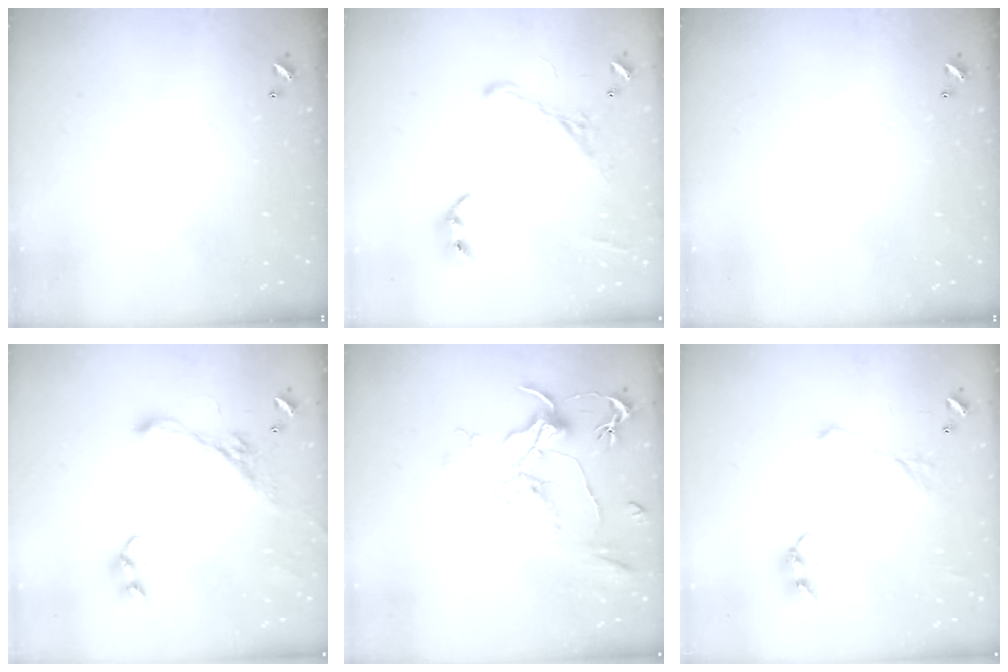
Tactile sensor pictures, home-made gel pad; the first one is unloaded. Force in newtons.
{"total": 2.9, "press": 2.6, "slide": 1.2}
{"total": 0.0}
{"total": 3.9, "press": 3.6, "slide": 1.5}
{"total": 1.6, "press": 1.3, "slide": 0.9}
{"total": 2.1, "press": 2.0, "slide": 0.7}